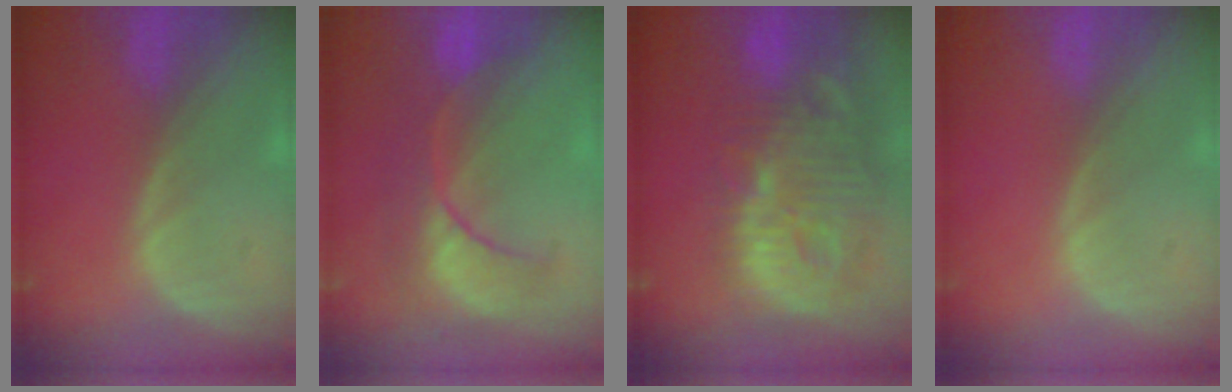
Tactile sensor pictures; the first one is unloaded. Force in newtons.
{"total": 8.5, "press": 8.4, "slide": 1.4}
{"total": 14.1, "press": 12.4, "slide": 6.9}
{"total": 0.0}